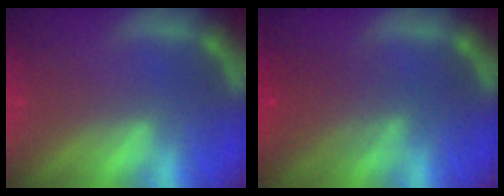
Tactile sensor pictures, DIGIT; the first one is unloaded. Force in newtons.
{"total": 4.1}